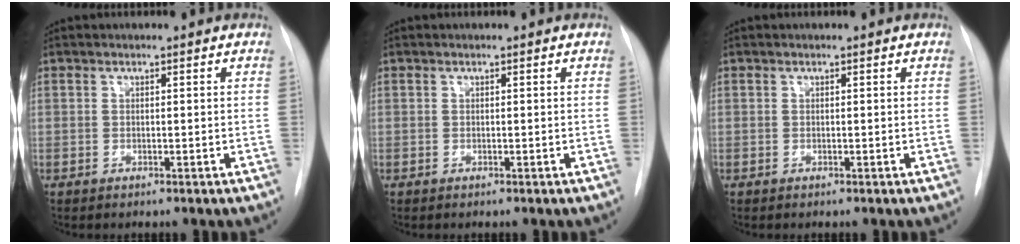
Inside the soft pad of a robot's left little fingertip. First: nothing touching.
{"total": 0.0}
{"total": 0.0}